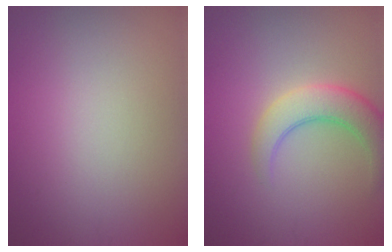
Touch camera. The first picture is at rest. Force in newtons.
{"total": 4.6, "press": 4.6, "slide": 0.2}